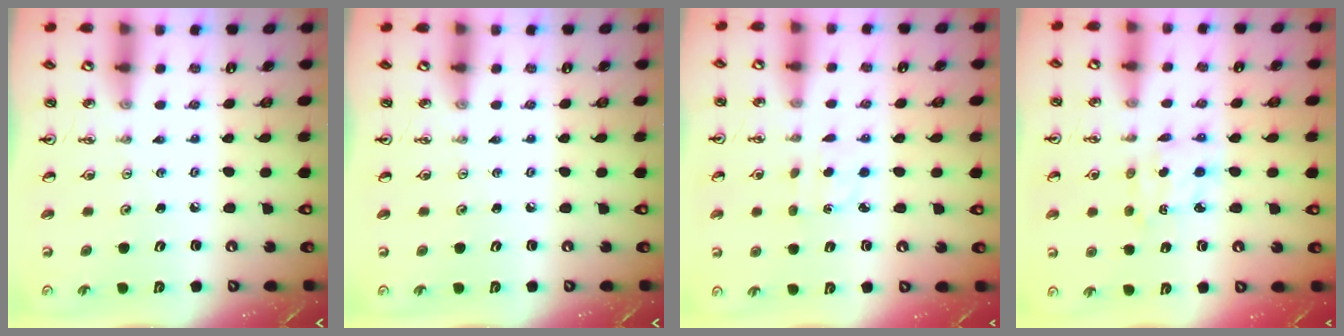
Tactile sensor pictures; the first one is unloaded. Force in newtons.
{"total": 0.0}
{"total": 1.6, "press": 1.5, "slide": 0.5}
{"total": 2.9, "press": 2.9, "slide": 0.2}